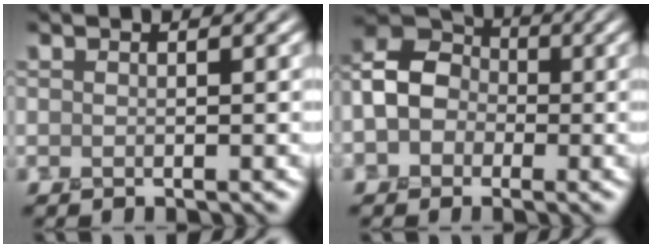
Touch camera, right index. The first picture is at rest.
{"total": 6.9, "force": [-0.9, 5.8, 3.6], "torque": [-0.071, 0.015, -0.032]}